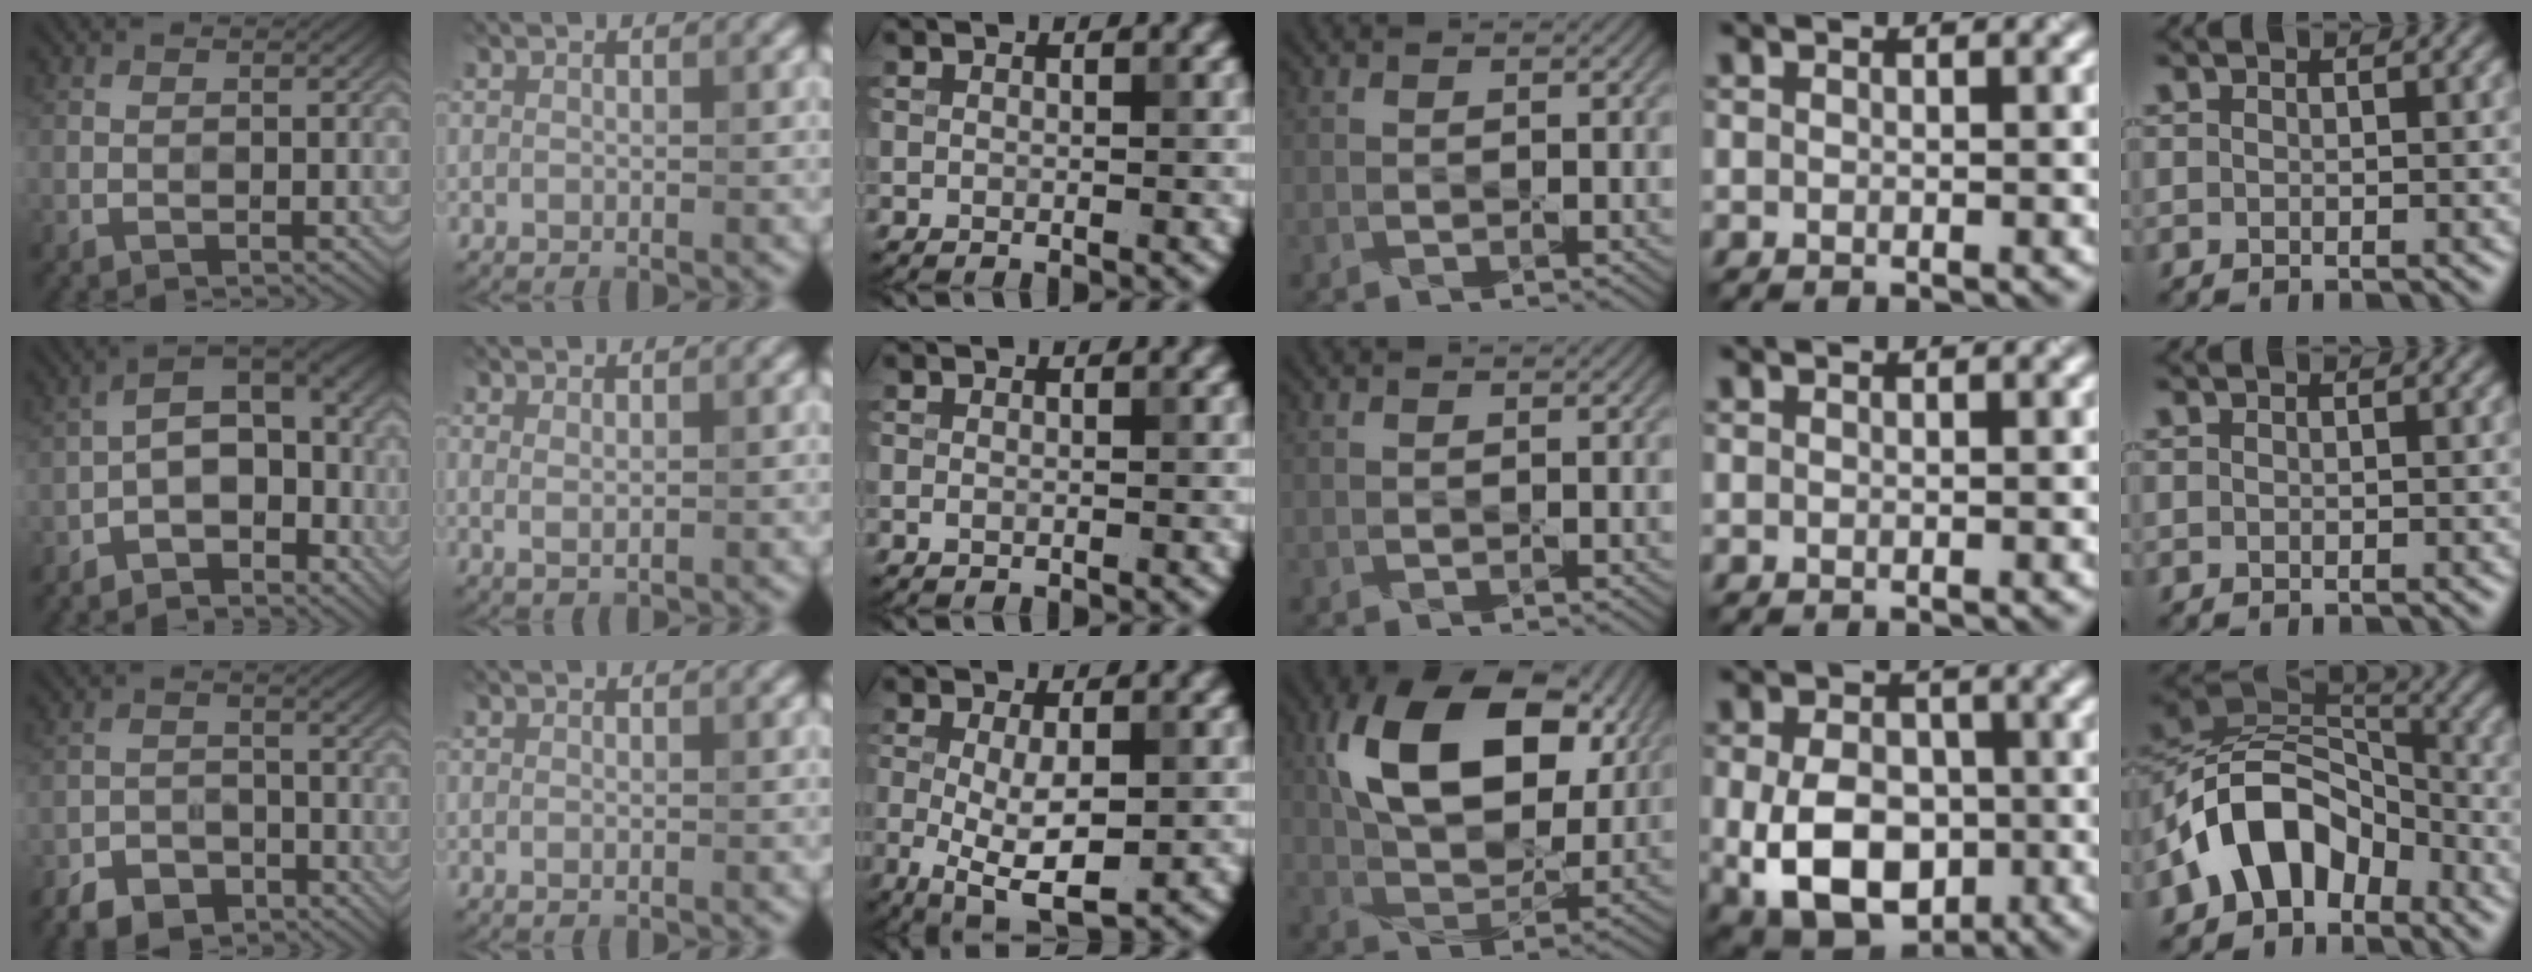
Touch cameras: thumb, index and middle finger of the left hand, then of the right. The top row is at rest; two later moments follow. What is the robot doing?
{"motion": "wipe", "object": "bowl"}